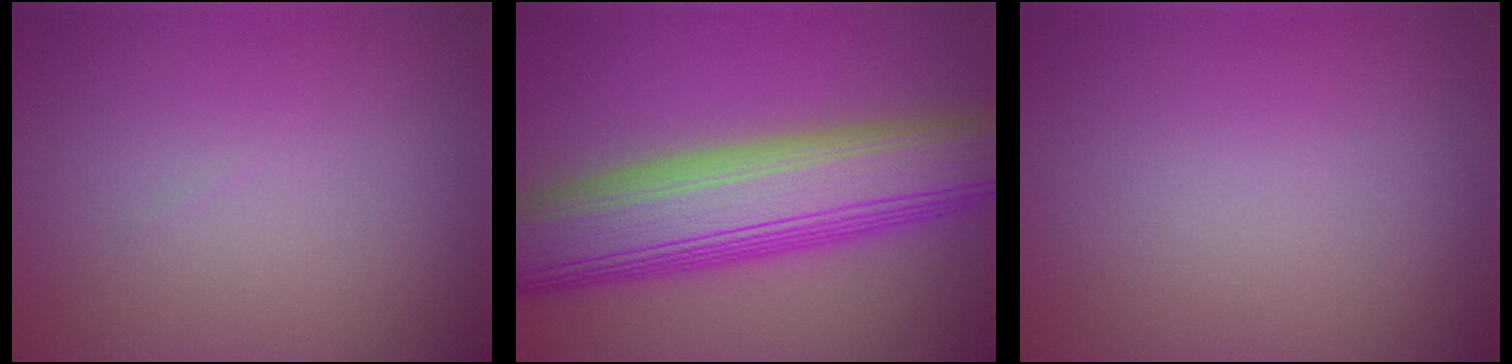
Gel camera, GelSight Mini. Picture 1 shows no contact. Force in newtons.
{"total": 11.4, "press": 11.3, "slide": 0.6}
{"total": 0.0}